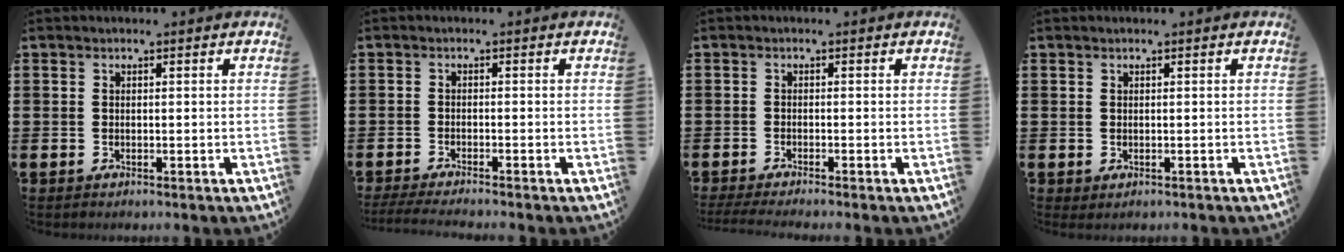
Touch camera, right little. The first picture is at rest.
{"total": 1.6, "force": [-1.3, -0.2, 0.8], "torque": [-0.009, 0.004, -0.026]}
{"total": 1.2, "force": [-0.9, -0.1, 0.8], "torque": [-0.010, 0.004, -0.016]}
{"total": 0.0}